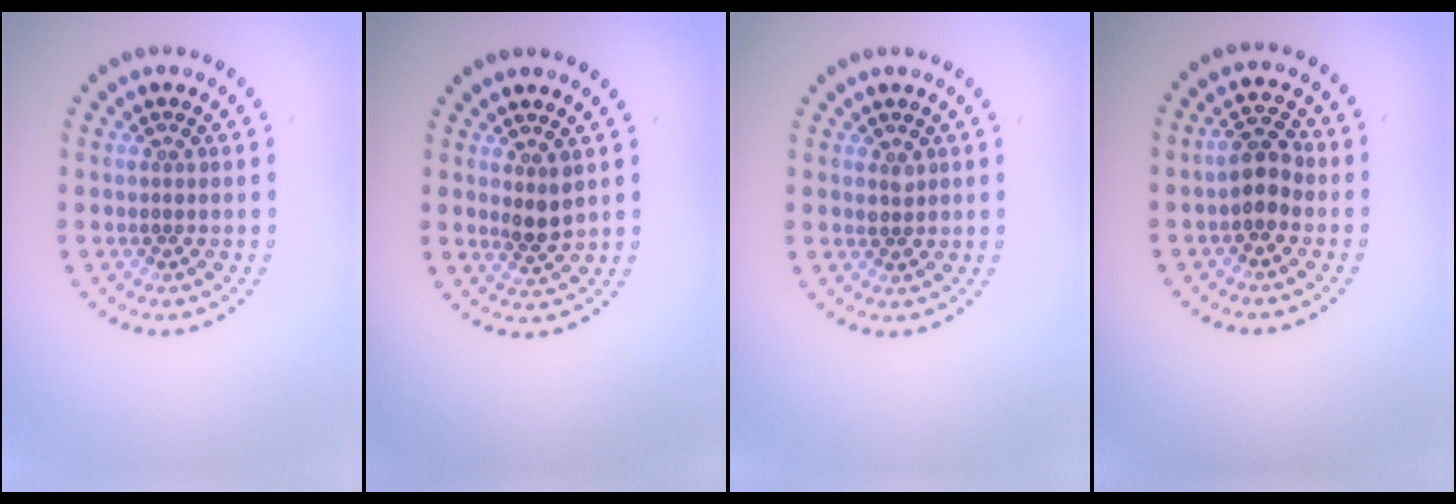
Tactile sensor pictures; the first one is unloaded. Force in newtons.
{"total": 1.9, "press": 1.6, "slide": 1.0}
{"total": 1.0, "press": 0.9, "slide": 0.1}
{"total": 2.8, "press": 2.7, "slide": 0.8}